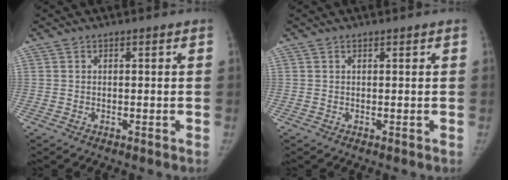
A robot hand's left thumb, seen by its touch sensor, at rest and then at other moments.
{"total": 0.0}